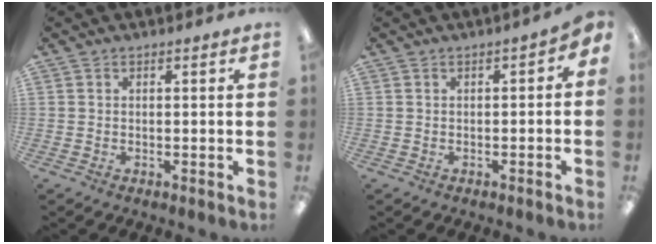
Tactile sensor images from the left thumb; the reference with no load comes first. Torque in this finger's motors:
{"motor_torque": [0.19, 1.17, 0.89, 0.19, 0.03]}